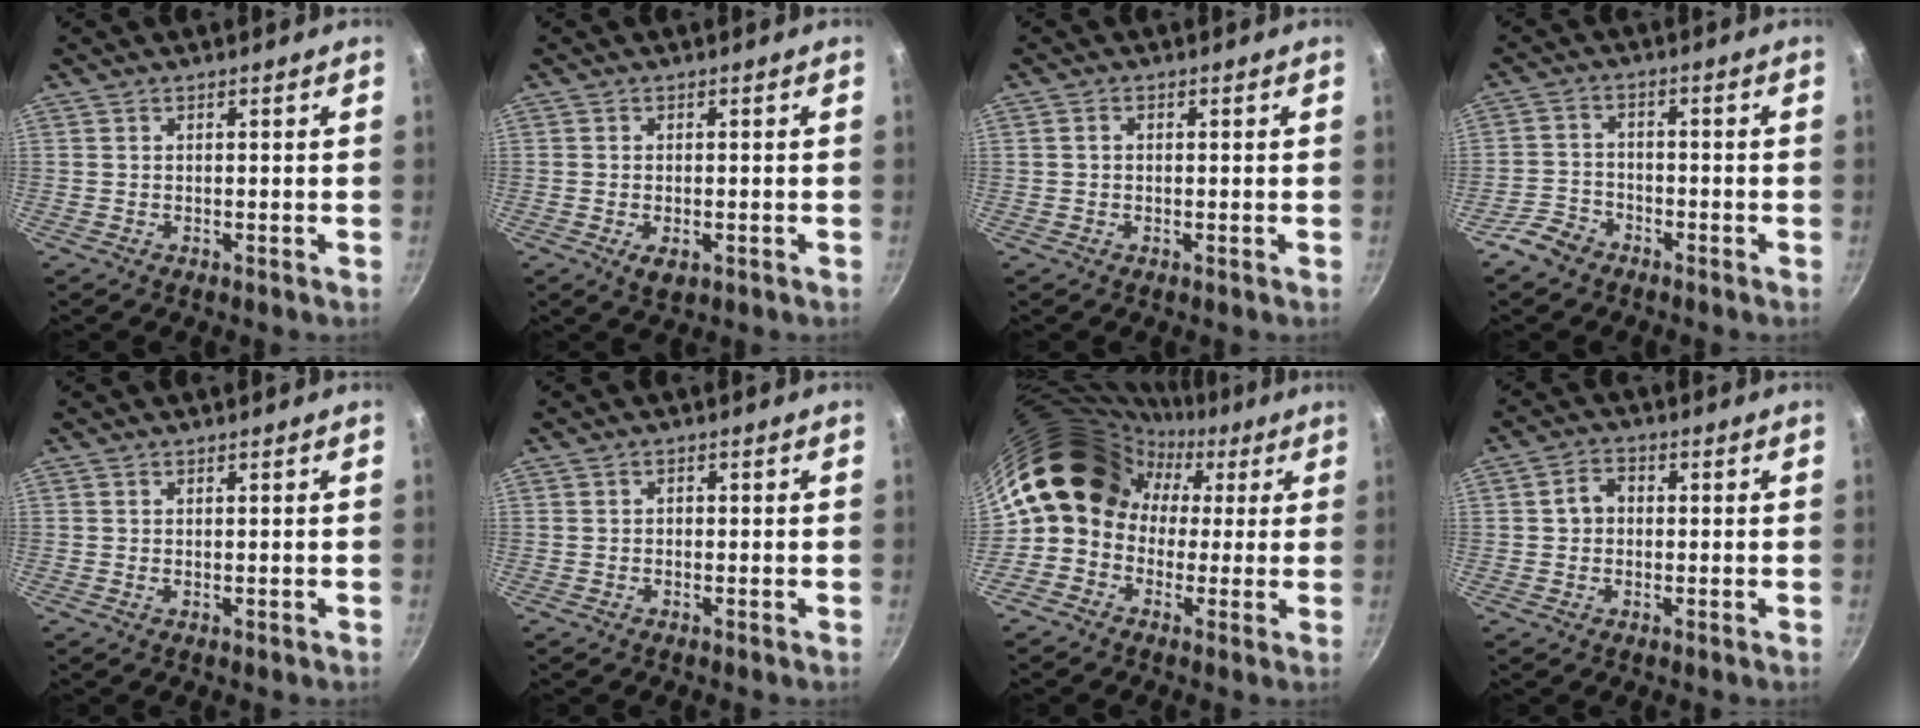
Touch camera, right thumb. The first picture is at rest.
{"total": 3.2, "force": [-1.1, 1.8, 2.5], "torque": [-0.041, -0.006, -0.014]}
{"total": 1.2, "force": [0.0, 0.9, 0.7], "torque": [-0.011, 0.007, 0.000]}
{"total": 5.9, "force": [-4.4, 3.5, 1.8], "torque": [-0.029, 0.040, -0.087]}
{"total": 0.0}
{"total": 0.9, "force": [-0.2, 0.7, 0.5], "torque": [-0.007, 0.004, -0.004]}
{"total": 15.8, "force": [1.1, 13.7, 7.8], "torque": [-0.093, 0.056, -0.004]}
{"total": 4.1, "force": [0.1, 3.4, 2.3], "torque": [-0.022, 0.014, -0.004]}